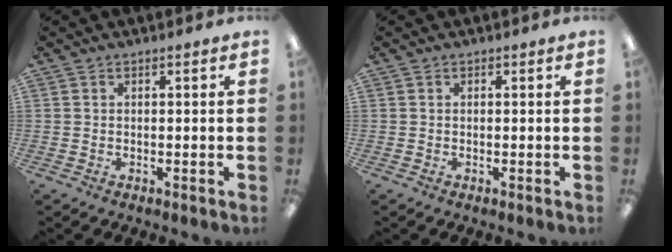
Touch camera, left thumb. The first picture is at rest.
{"total": 0.0}